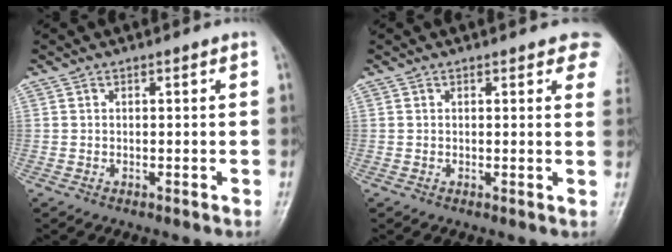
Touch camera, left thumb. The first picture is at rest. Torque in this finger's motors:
{"motor_torque": [1.16, 0.70, 0.71, -0.82, 0.00]}